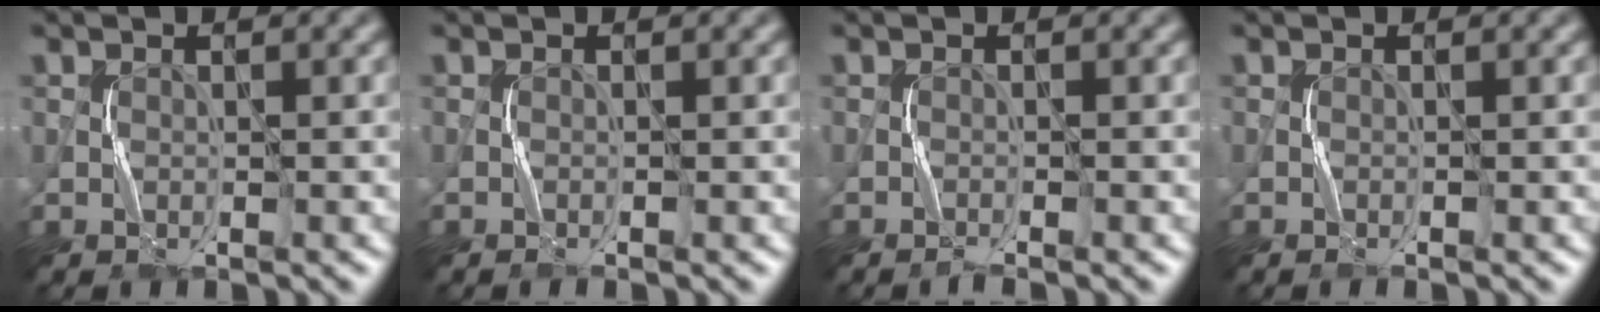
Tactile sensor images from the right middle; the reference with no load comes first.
{"total": 0.0}
{"total": 0.7, "force": [-0.6, -0.2, 0.2], "torque": [-0.003, 0.003, -0.015]}
{"total": 0.0}